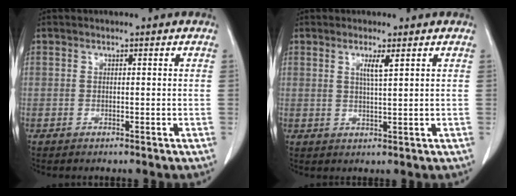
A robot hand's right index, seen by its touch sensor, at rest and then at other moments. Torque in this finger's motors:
{"motor_torque": [0.14, 0.14, 0.04, 0.04]}